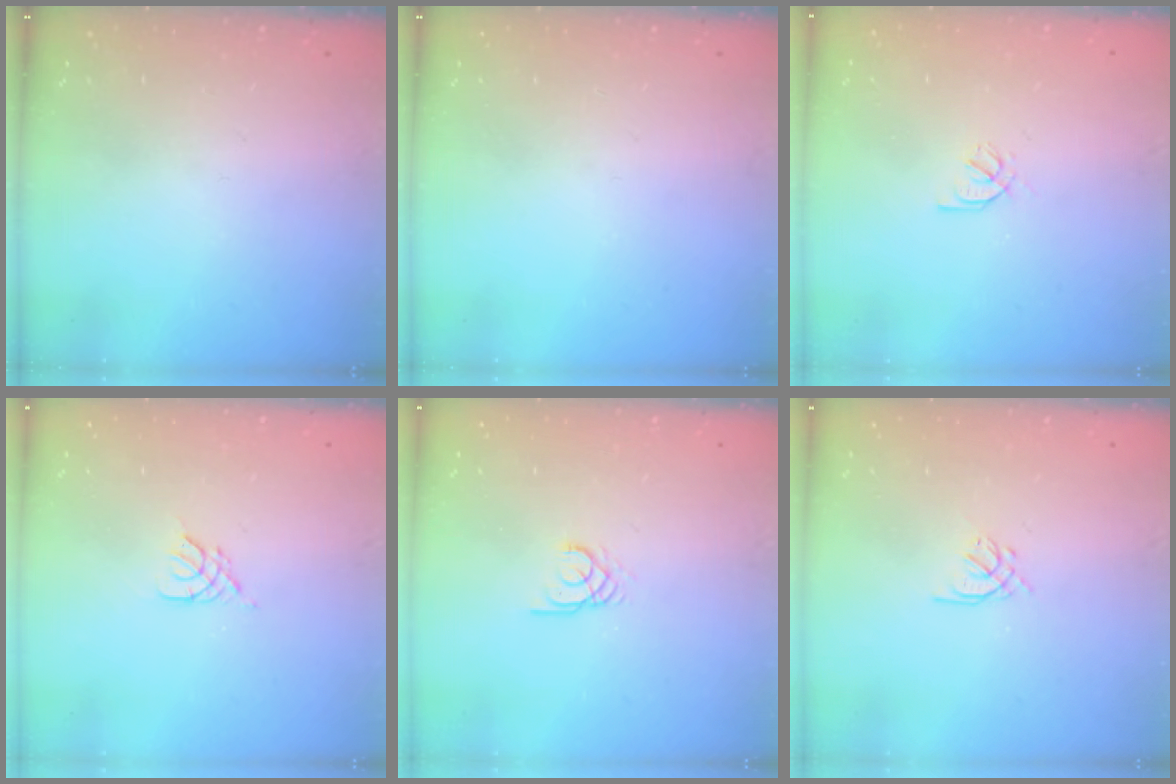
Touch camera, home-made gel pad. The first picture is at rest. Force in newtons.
{"total": 0.0}
{"total": 2.2, "press": 2.1, "slide": 0.6}
{"total": 2.7, "press": 2.7, "slide": 0.5}
{"total": 1.8, "press": 1.8, "slide": 0.2}
{"total": 1.4, "press": 1.3, "slide": 0.5}